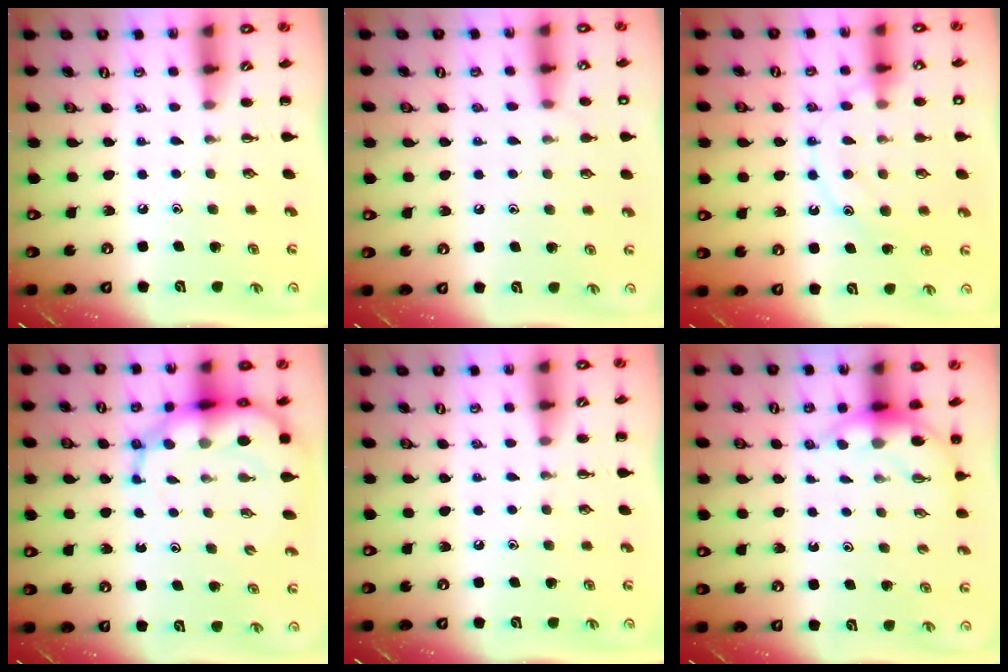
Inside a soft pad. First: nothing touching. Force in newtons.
{"total": 6.1, "press": 5.8, "slide": 1.9}
{"total": 12.8, "press": 12.8, "slide": 0.7}
{"total": 11.6, "press": 11.1, "slide": 3.1}
{"total": 0.0}
{"total": 4.6, "press": 4.6, "slide": 0.4}